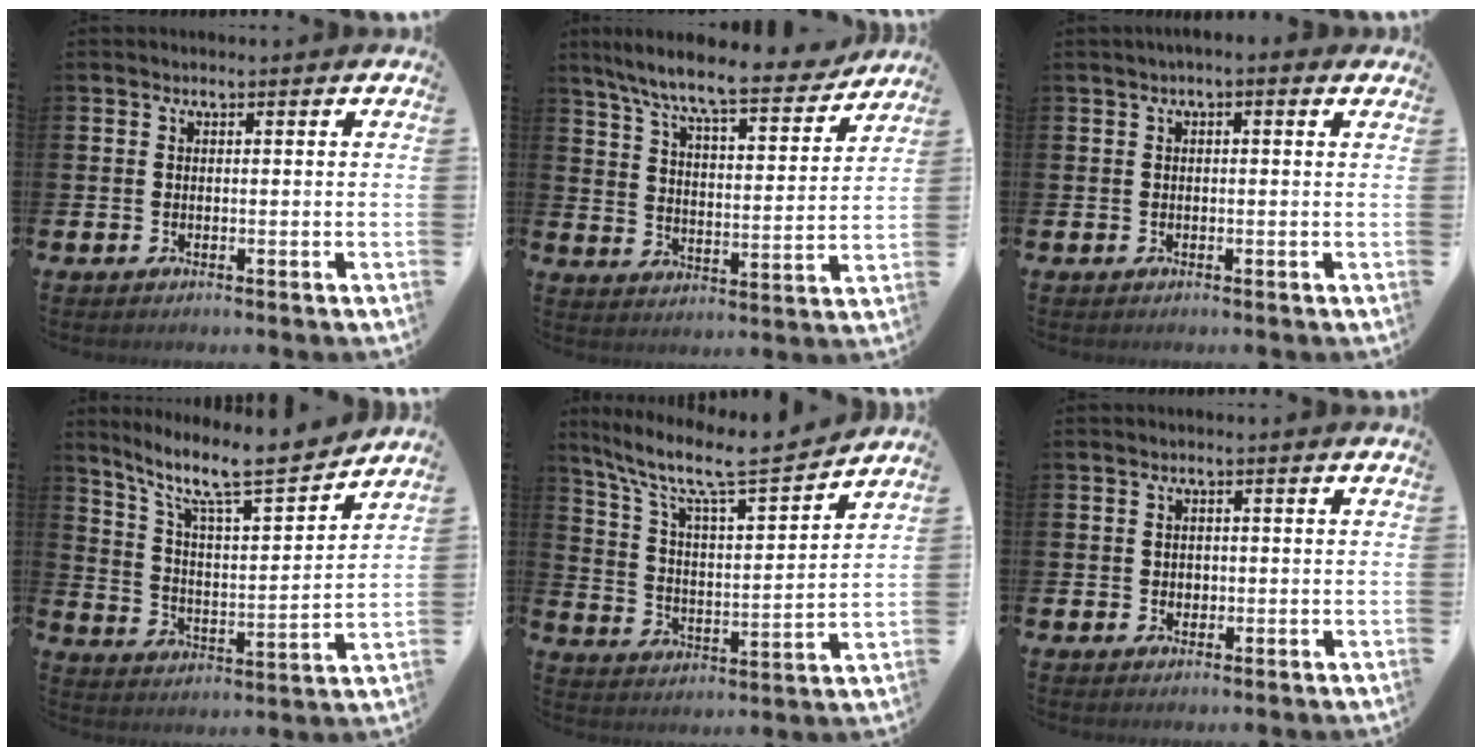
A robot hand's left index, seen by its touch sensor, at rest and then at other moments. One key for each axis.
{"total": 9.3, "fx": 8.4, "fy": 0.9, "fz": 3.9, "tx": -0.100, "ty": -0.057, "tz": 0.139}
{"total": 0.9, "fx": 0.0, "fy": 0.3, "fz": 0.9, "tx": -0.013, "ty": 0.002, "tz": -0.002}
{"total": 10.2, "fx": 9.0, "fy": 1.2, "fz": 4.8, "tx": -0.121, "ty": -0.063, "tz": 0.148}
{"total": 9.3, "fx": 8.0, "fy": 1.2, "fz": 4.5, "tx": -0.123, "ty": -0.053, "tz": 0.131}
{"total": 1.0, "fx": 0.2, "fy": 1.0, "fz": 0.3, "tx": 0.009, "ty": 0.002, "tz": -0.001}